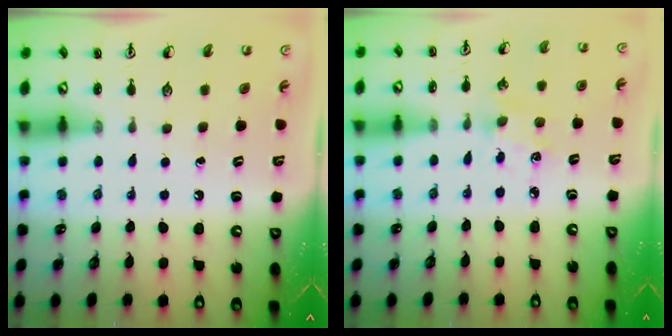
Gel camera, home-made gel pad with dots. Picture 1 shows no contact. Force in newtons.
{"total": 1.8, "press": 1.8, "slide": 0.3}